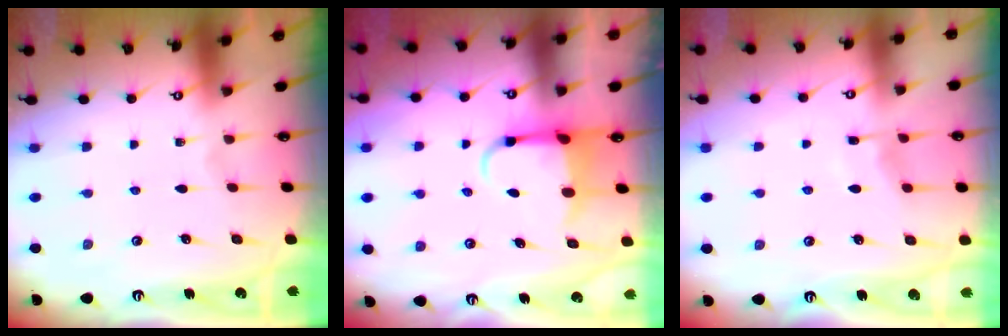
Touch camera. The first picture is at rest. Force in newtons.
{"total": 3.9, "press": 3.8, "slide": 1.1}
{"total": 4.5, "press": 4.5, "slide": 0.5}